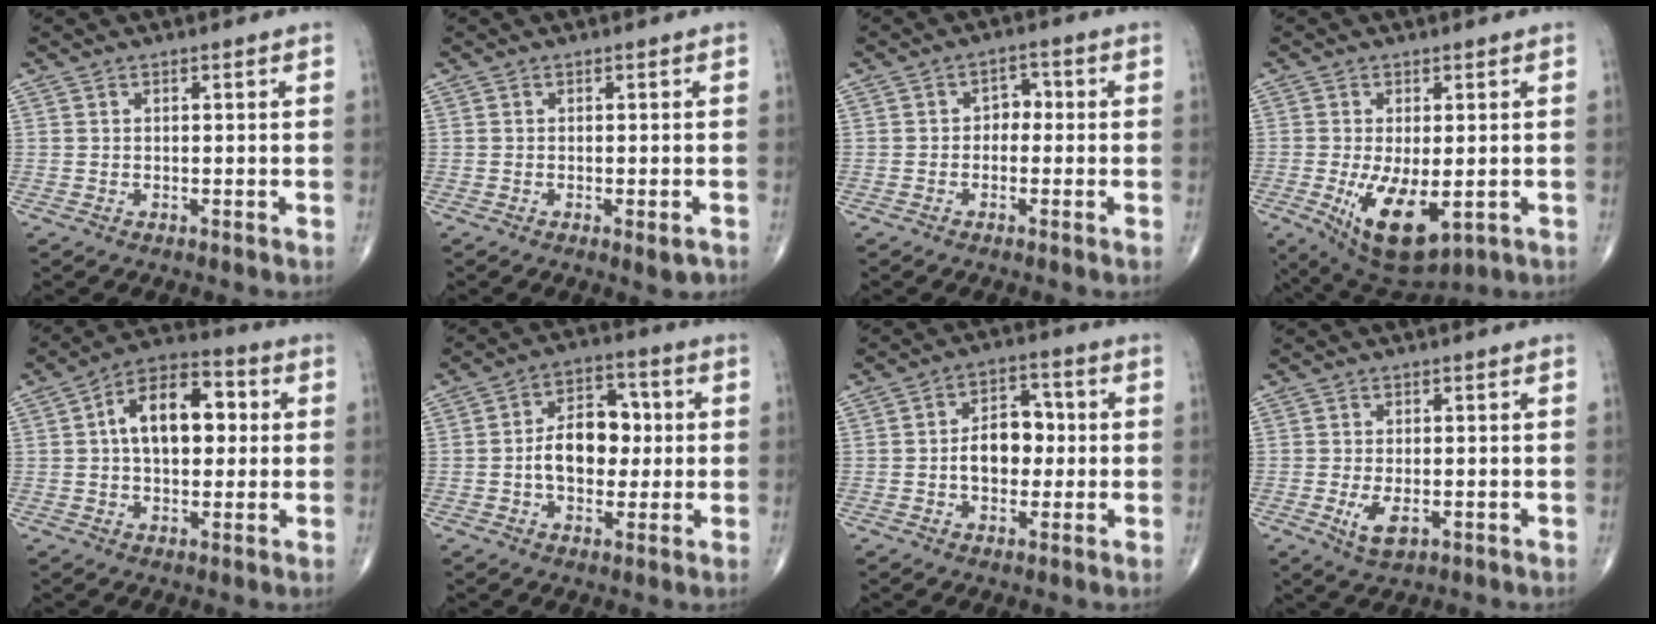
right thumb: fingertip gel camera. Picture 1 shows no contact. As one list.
[{"total": 2.1, "force": [-1.0, 0.7, 1.7], "torque": [-0.016, -0.002, -0.011]}, {"total": 3.1, "force": [-0.4, 2.3, 1.9], "torque": [-0.006, 0.015, -0.017]}, {"total": 11.4, "force": [-2.8, 5.2, 9.8], "torque": [-0.165, -0.021, -0.029]}, {"total": 13.8, "force": [1.9, 8.1, 11.1], "torque": [-0.156, 0.025, 0.020]}, {"total": 11.1, "force": [-0.2, 7.5, 8.2], "torque": [-0.097, 0.023, -0.011]}, {"total": 8.6, "force": [-0.5, 5.9, 6.3], "torque": [-0.072, 0.021, -0.015]}, {"total": 4.3, "force": [-1.2, 2.1, 3.6], "torque": [-0.065, -0.008, -0.016]}]